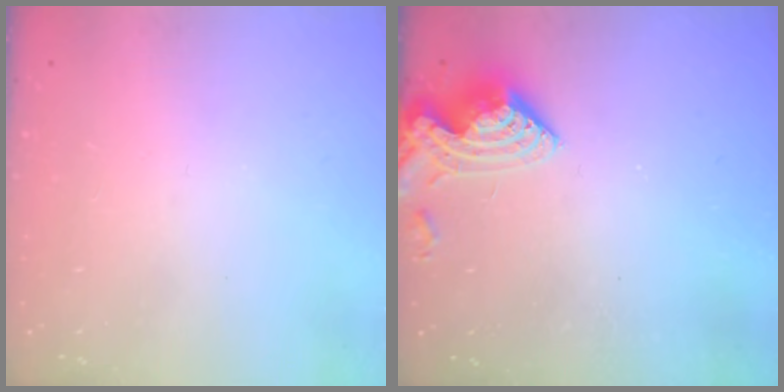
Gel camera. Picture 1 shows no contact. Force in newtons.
{"total": 8.2, "press": 8.2, "slide": 0.9}